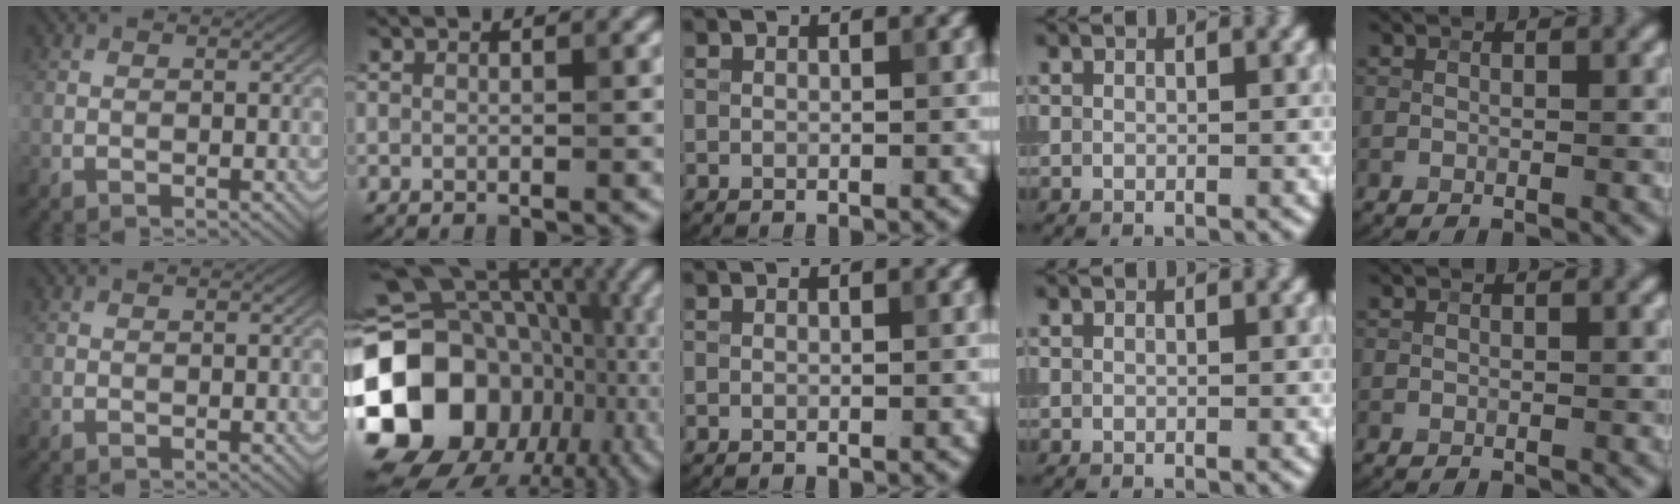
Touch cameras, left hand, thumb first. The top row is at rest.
{"index": {"total": 18.7, "force": [-3.8, 15.5, 9.7], "torque": [-0.199, 0.001, -0.064]}}